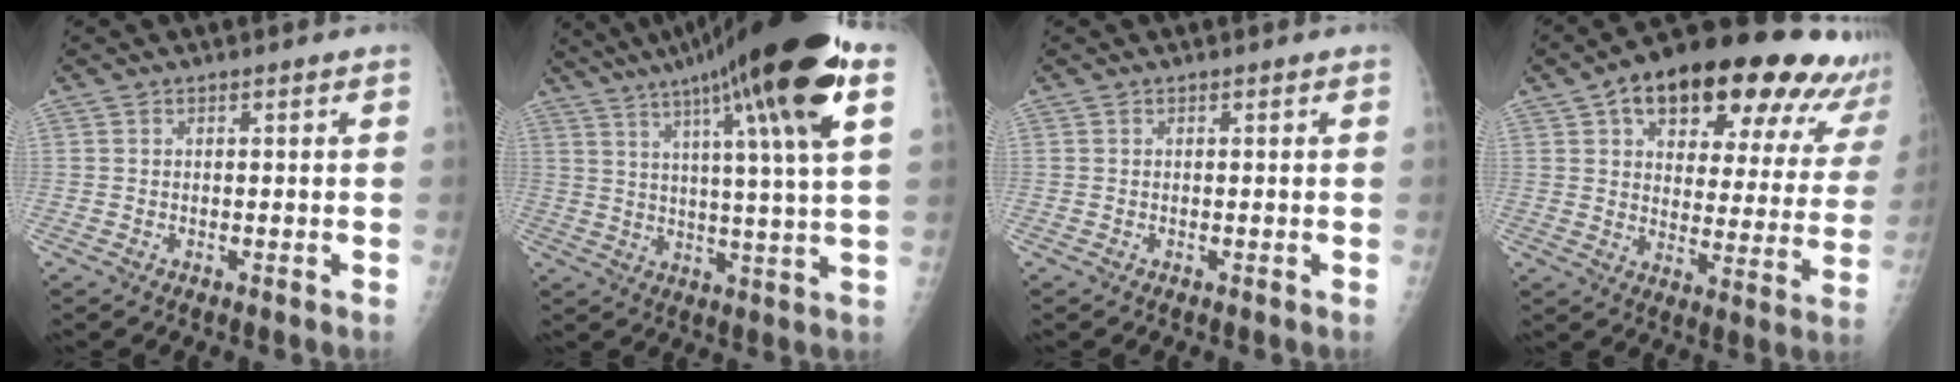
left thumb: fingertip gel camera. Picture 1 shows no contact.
{"total": 24.3, "force": [12.4, 2.3, 20.8], "torque": [-0.326, -0.007, 0.180]}
{"total": 0.0}
{"total": 27.8, "force": [18.0, 10.9, 18.2], "torque": [-0.225, -0.029, 0.240]}